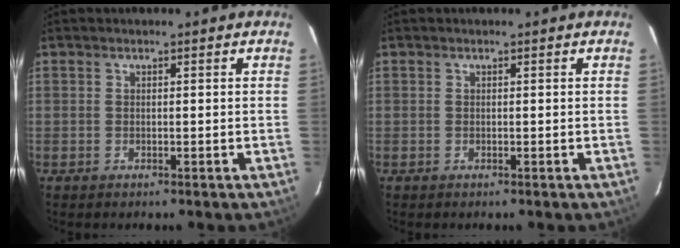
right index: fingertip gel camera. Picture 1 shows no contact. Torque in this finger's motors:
{"motor_torque": [-0.01, 0.01, 0.00, 0.00]}